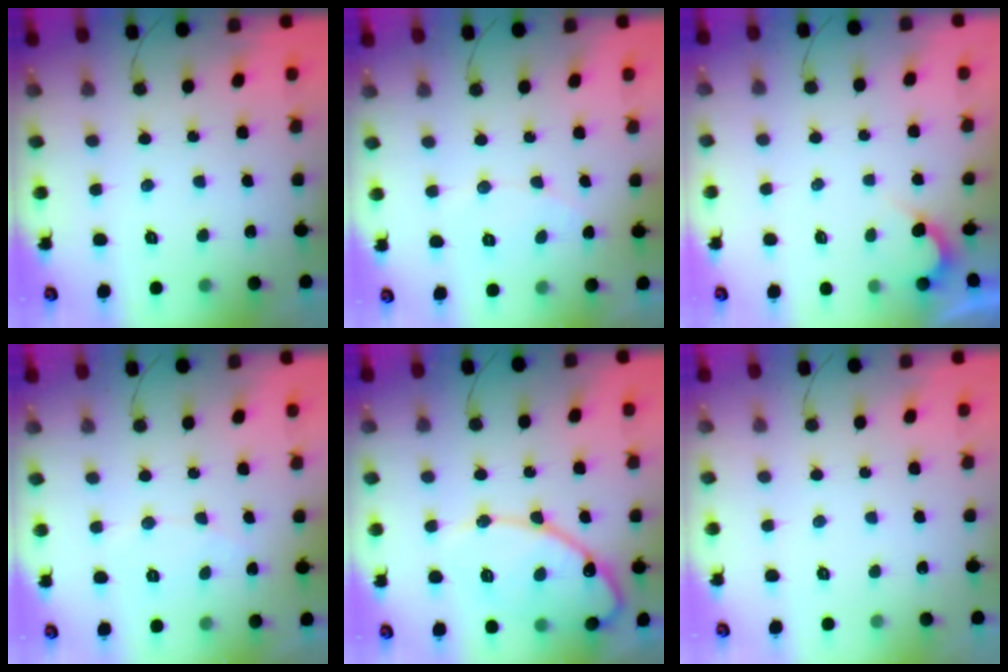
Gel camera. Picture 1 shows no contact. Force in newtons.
{"total": 2.8, "press": 2.8, "slide": 0.3}
{"total": 2.1, "press": 2.1, "slide": 0.1}
{"total": 3.0, "press": 3.0, "slide": 0.3}
{"total": 17.7, "press": 17.6, "slide": 1.4}
{"total": 0.0}